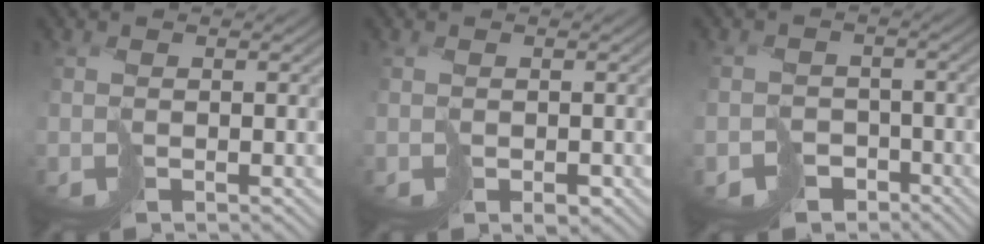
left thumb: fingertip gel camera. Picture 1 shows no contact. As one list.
[{"total": 1.7, "force": [-0.5, 1.2, 1.1], "torque": [-0.012, -0.002, -0.005]}, {"total": 4.8, "force": [-3.4, 3.4, 0.5], "torque": [0.007, -0.013, -0.055]}]